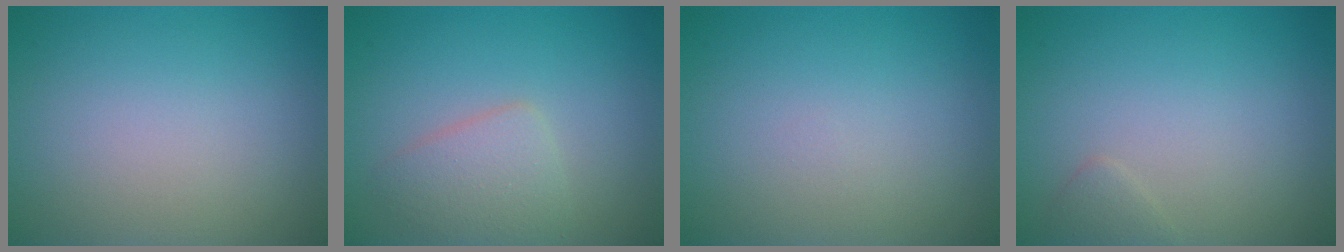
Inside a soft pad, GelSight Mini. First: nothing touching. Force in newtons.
{"total": 2.7, "press": 2.7, "slide": 0.1}
{"total": 0.0}
{"total": 0.9, "press": 0.9, "slide": 0.0}